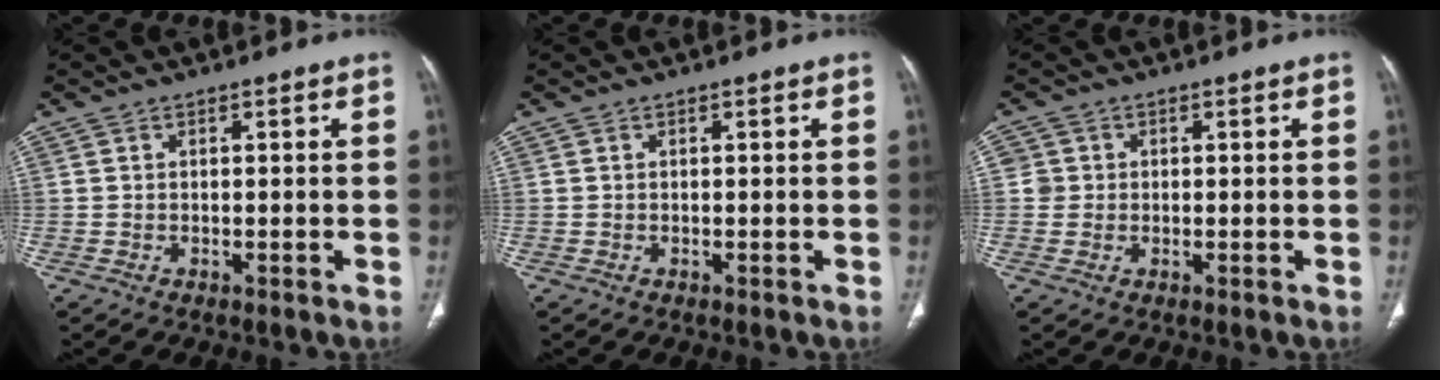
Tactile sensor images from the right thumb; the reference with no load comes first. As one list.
[{"total": 0.0}, {"total": 2.2, "force": [0.2, 2.2, 0.1], "torque": [0.014, 0.006, 0.002]}]